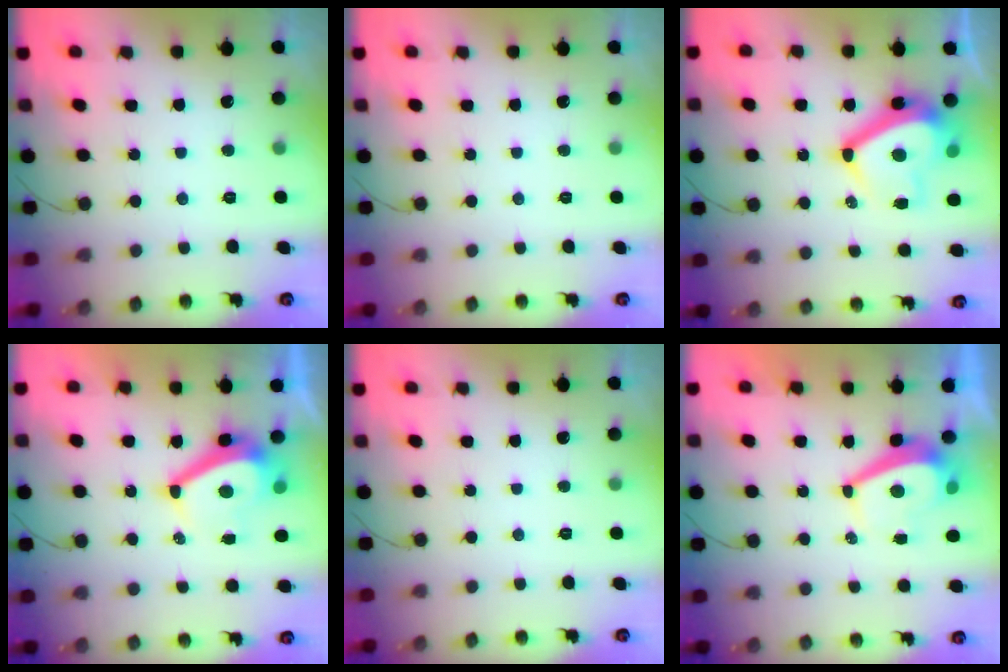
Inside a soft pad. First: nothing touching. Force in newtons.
{"total": 0.0}
{"total": 13.0, "press": 12.7, "slide": 2.8}
{"total": 8.8, "press": 8.7, "slide": 1.1}
{"total": 0.0}
{"total": 4.4, "press": 4.4, "slide": 0.3}